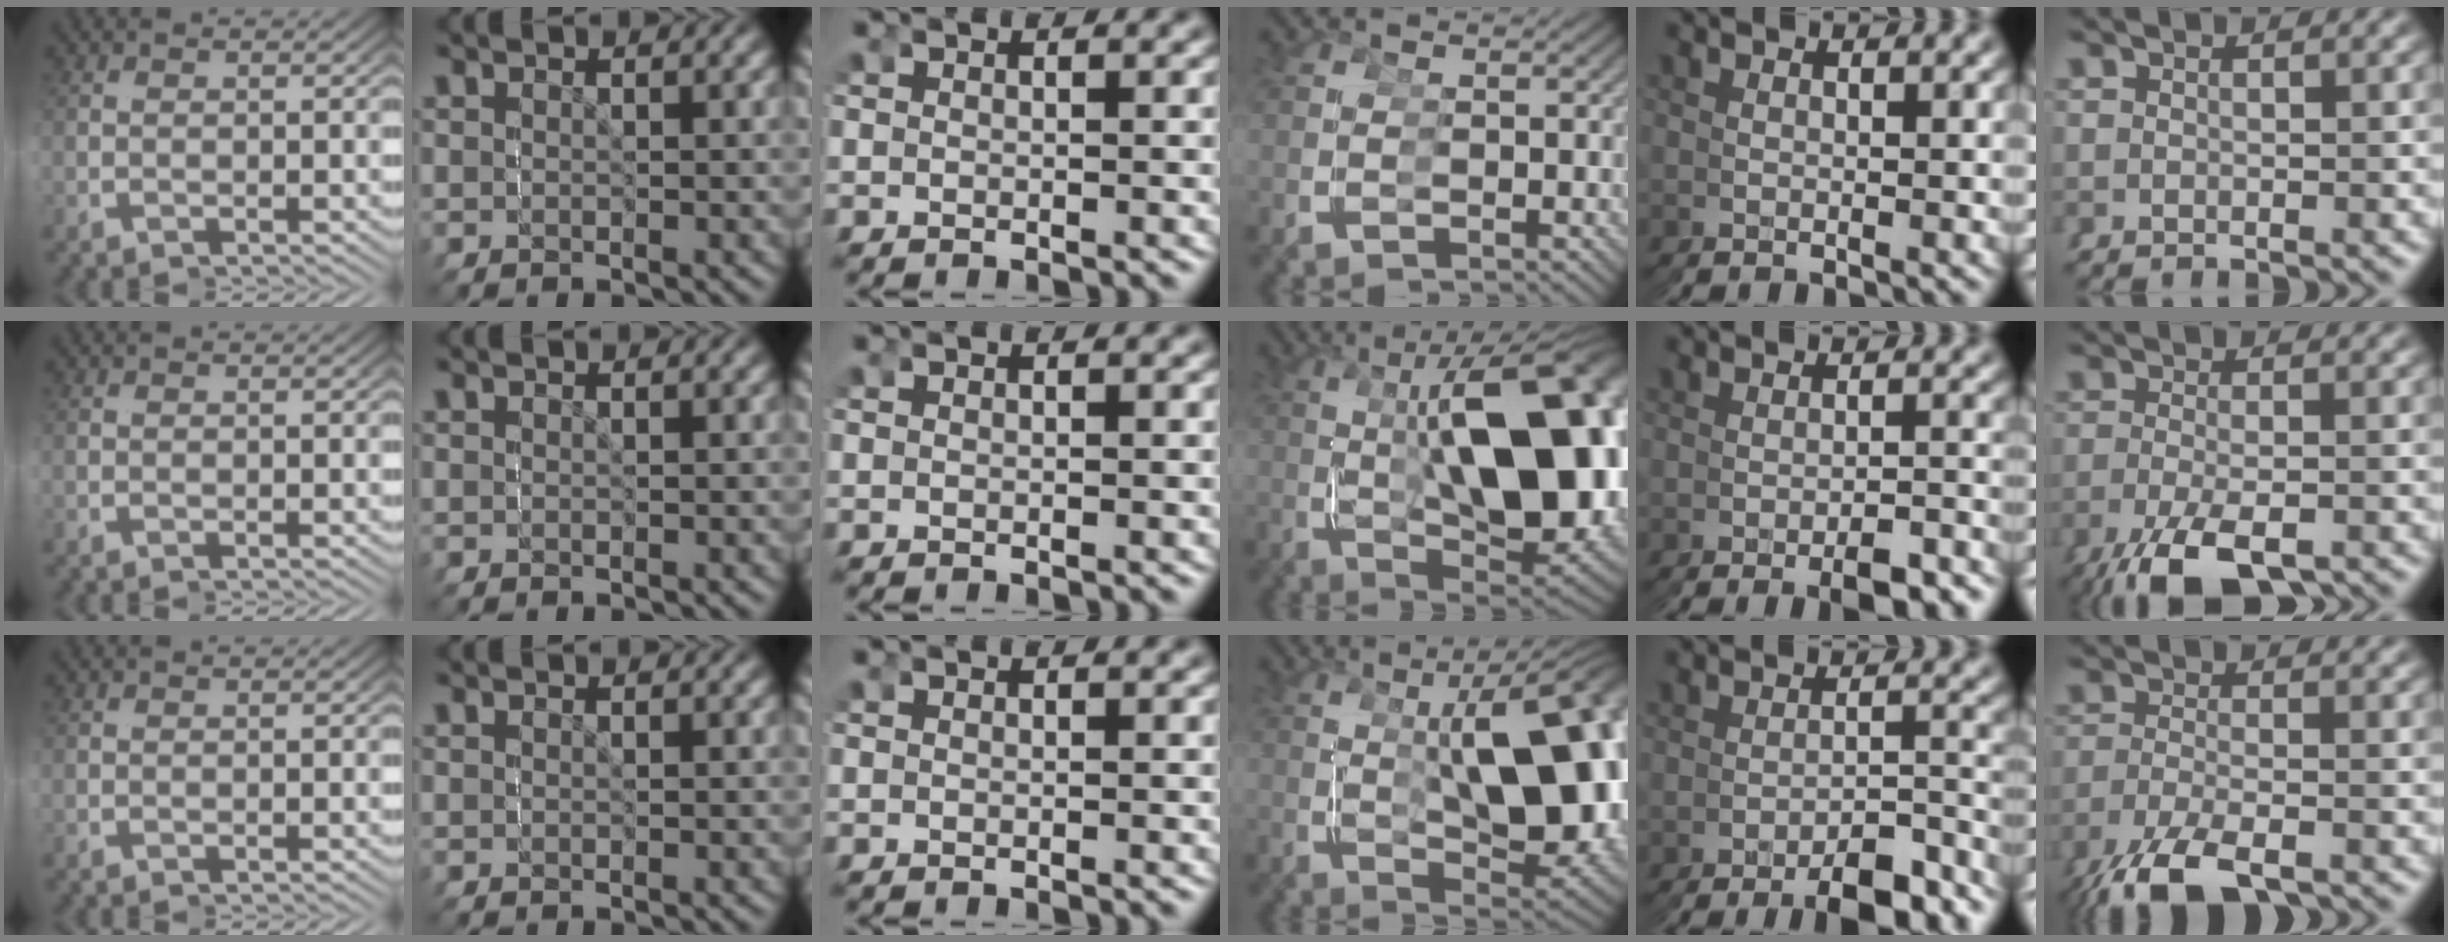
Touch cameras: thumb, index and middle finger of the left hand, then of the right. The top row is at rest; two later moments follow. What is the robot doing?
{"motion": "grasp_and_lifting", "object": "screwdriver"}